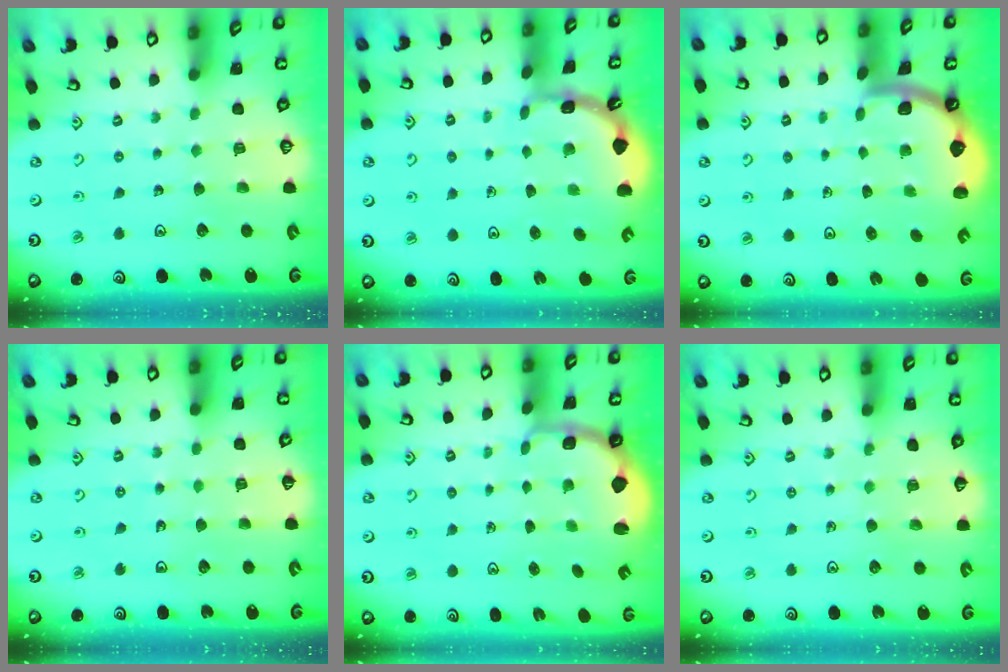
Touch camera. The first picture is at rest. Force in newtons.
{"total": 1.9, "press": 1.9, "slide": 0.1}
{"total": 1.2, "press": 1.2, "slide": 0.1}
{"total": 2.9, "press": 2.6, "slide": 1.1}
{"total": 2.4, "press": 1.1, "slide": 2.2}
{"total": 5.1, "press": 4.9, "slide": 1.2}